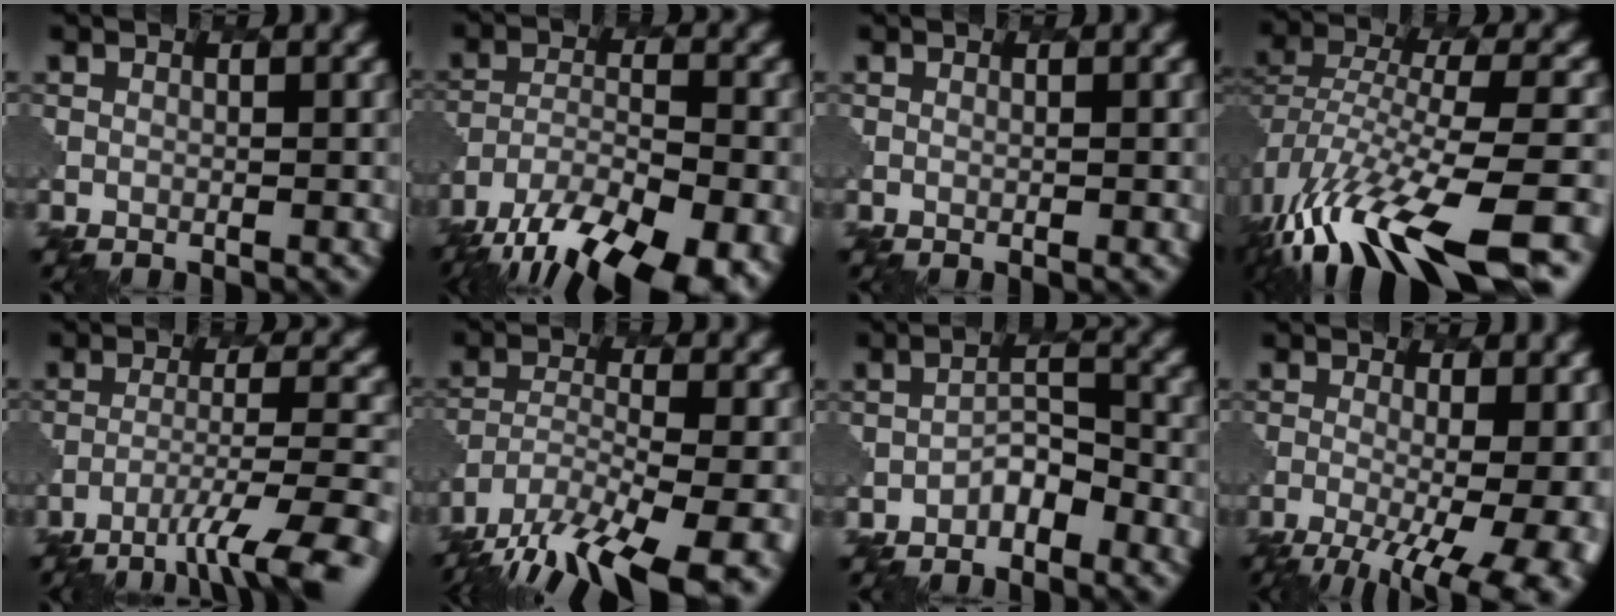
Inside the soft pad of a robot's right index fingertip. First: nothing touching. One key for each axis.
{"total": 16.9, "fx": -12.6, "fy": 7.2, "fz": 8.6, "tx": -0.144, "ty": -0.031, "tz": -0.168}
{"total": 0.6, "fx": 0.1, "fy": 0.2, "fz": 0.6, "tx": -0.003, "ty": 0.001, "tz": 0.003}
{"total": 13.3, "fx": -8.4, "fy": 4.5, "fz": 9.3, "tx": -0.204, "ty": -0.006, "tz": -0.134}
{"total": 8.1, "fx": -5.5, "fy": 1.4, "fz": 5.8, "tx": -0.098, "ty": 0.004, "tz": -0.081}
{"total": 15.3, "fx": -12.3, "fy": 4.7, "fz": 7.9, "tx": -0.162, "ty": -0.046, "tz": -0.176}
{"total": 1.9, "fx": -1.5, "fy": 0.8, "fz": 0.7, "tx": -0.015, "ty": 0.012, "tz": -0.028}
{"total": 12.2, "fx": -3.7, "fy": 5.8, "fz": 10.1, "tx": -0.127, "ty": -0.017, "tz": -0.036}